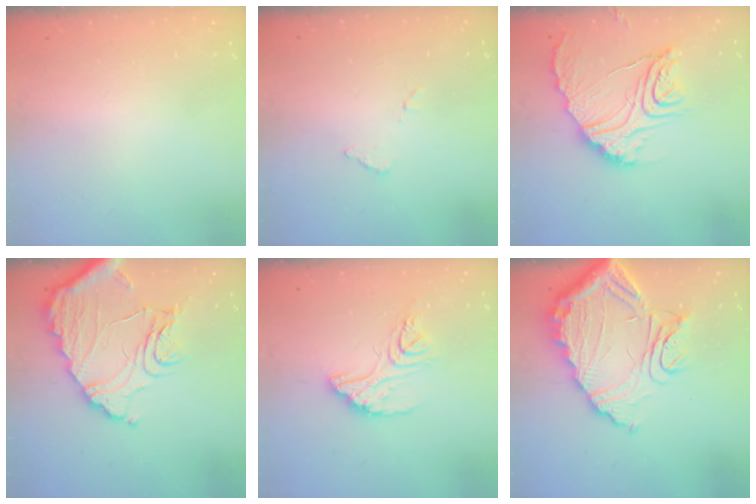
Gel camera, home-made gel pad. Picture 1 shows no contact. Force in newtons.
{"total": 5.8, "press": 5.8, "slide": 0.2}
{"total": 17.5, "press": 17.5, "slide": 1.1}
{"total": 16.7, "press": 16.6, "slide": 1.5}
{"total": 13.2, "press": 13.1, "slide": 1.1}
{"total": 19.5, "press": 19.4, "slide": 1.7}